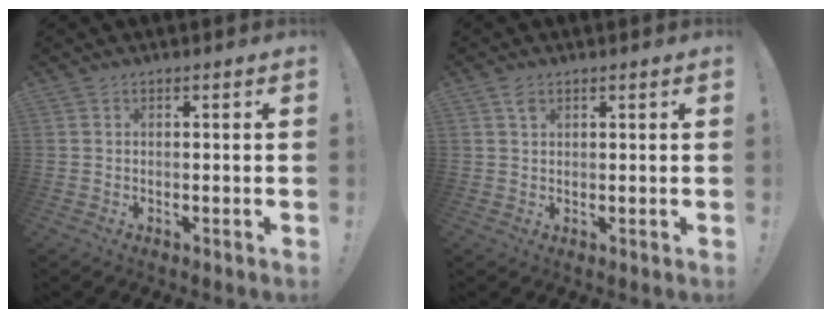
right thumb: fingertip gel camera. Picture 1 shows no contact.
{"total": 2.1, "force": [1.3, 1.2, 1.1], "torque": [-0.009, -0.008, 0.022]}